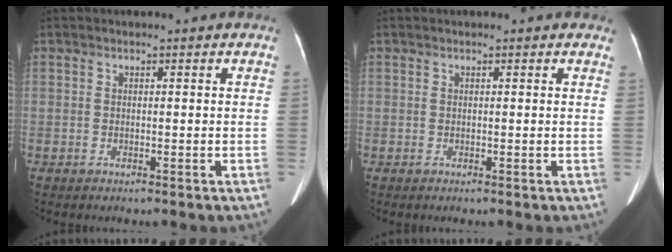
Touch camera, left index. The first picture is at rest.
{"total": 0.0}